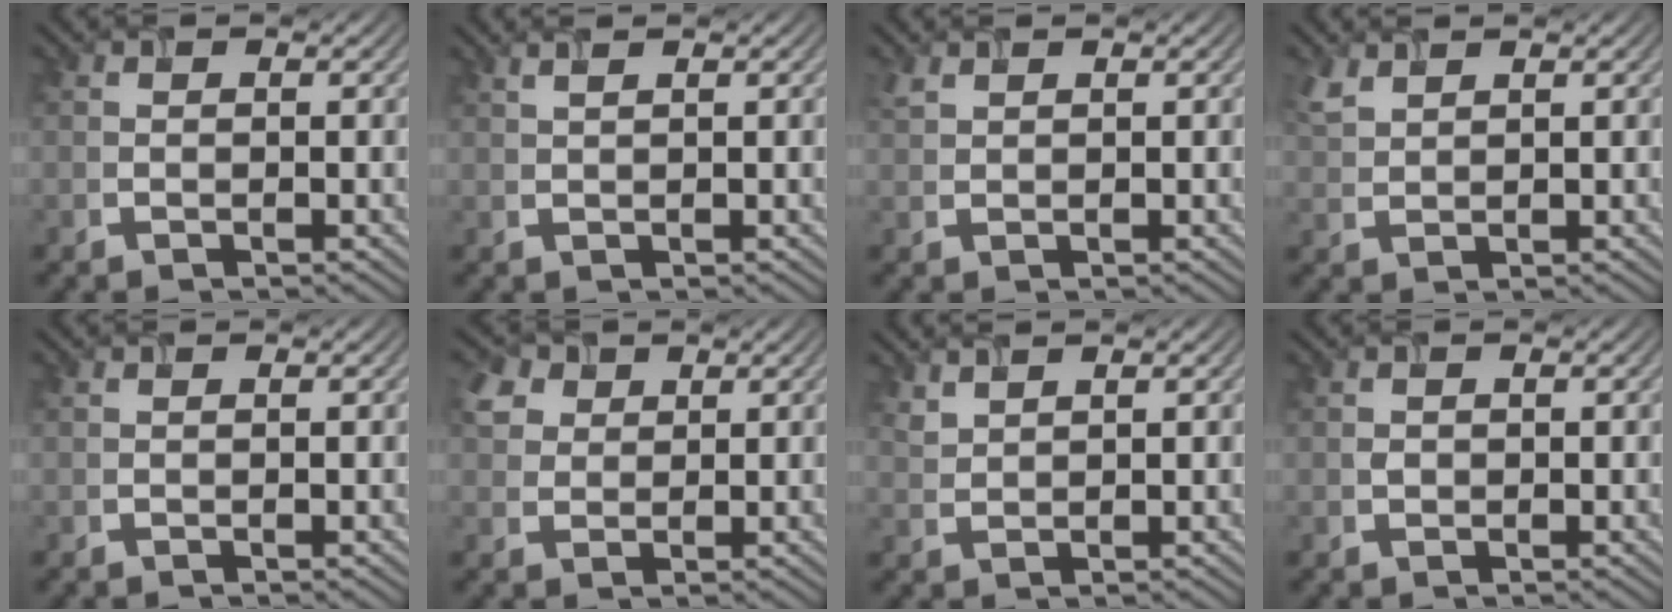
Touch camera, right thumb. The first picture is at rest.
{"total": 1.6, "force": [1.1, 0.3, 1.0], "torque": [-0.021, 0.006, 0.017]}
{"total": 1.4, "force": [1.1, 0.5, 0.6], "torque": [-0.023, 0.003, 0.028]}
{"total": 2.8, "force": [2.1, 1.1, 1.4], "torque": [-0.044, 0.003, 0.052]}
{"total": 0.0}
{"total": 4.2, "force": [2.1, 3.1, 1.9], "torque": [-0.057, 0.009, 0.043]}
{"total": 2.1, "force": [1.8, 0.6, 0.8], "torque": [-0.027, 0.003, 0.044]}
{"total": 0.7, "force": [0.1, 0.6, 0.3], "torque": [-0.008, 0.000, 0.002]}